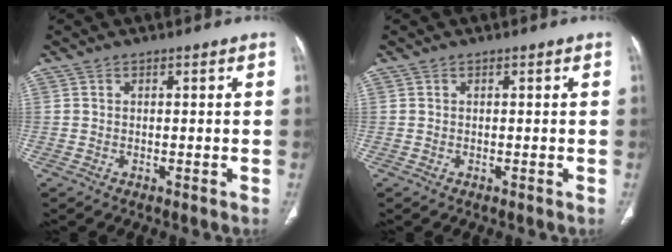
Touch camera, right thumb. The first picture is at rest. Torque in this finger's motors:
{"motor_torque": [0.00, 0.00, 0.00, 0.00, 0.00]}